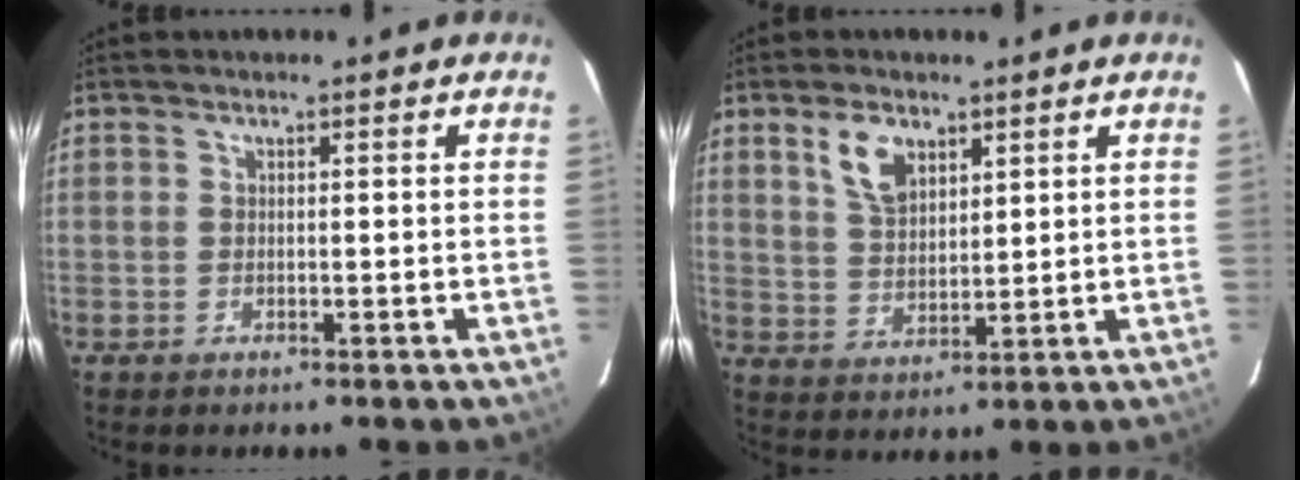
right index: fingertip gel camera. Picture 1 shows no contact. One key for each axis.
{"total": 6.8, "fx": 3.7, "fy": 3.8, "fz": 4.2, "tx": -0.079, "ty": 0.009, "tz": 0.074}